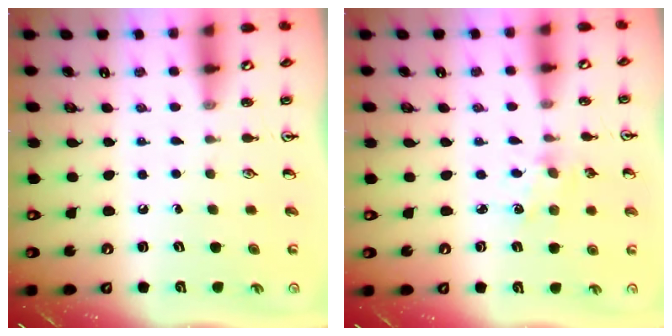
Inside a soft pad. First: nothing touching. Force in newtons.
{"total": 1.9, "press": 1.8, "slide": 0.3}